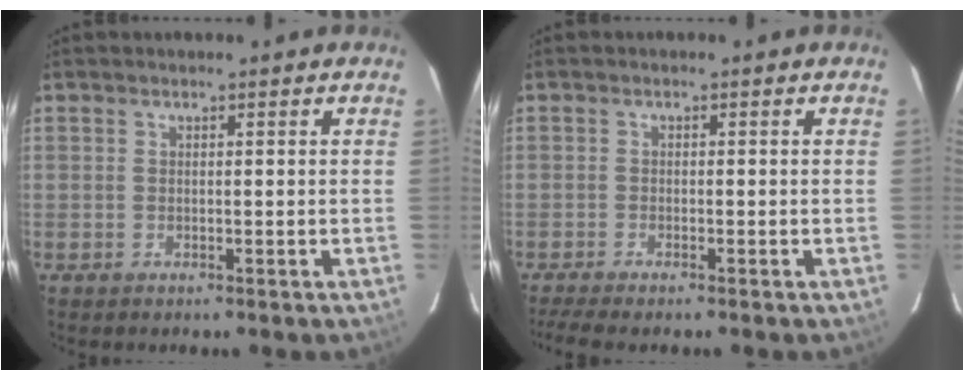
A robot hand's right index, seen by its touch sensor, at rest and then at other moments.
{"total": 4.2, "force": [-3.5, 0.3, 2.3], "torque": [-0.057, -0.014, -0.063]}